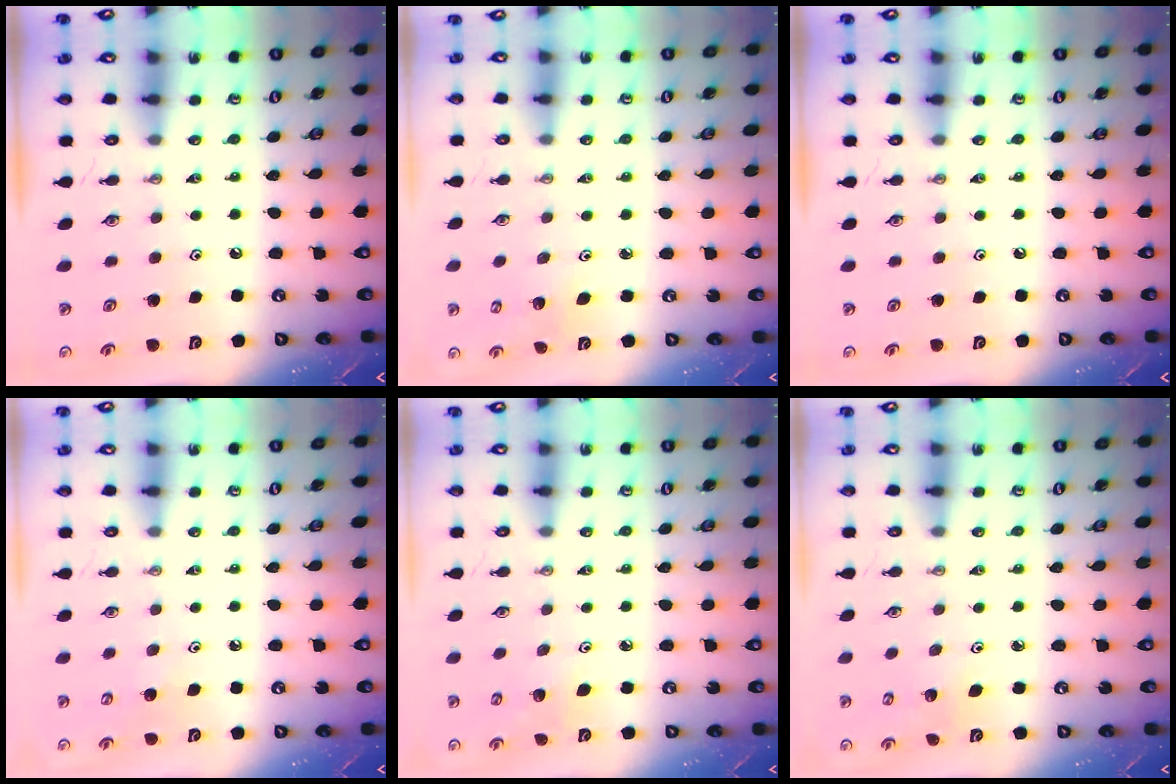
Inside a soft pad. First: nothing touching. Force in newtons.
{"total": 2.7, "press": 2.7, "slide": 0.4}
{"total": 0.0}
{"total": 5.4, "press": 5.4, "slide": 0.7}
{"total": 5.0, "press": 4.7, "slide": 1.7}
{"total": 2.7, "press": 2.7, "slide": 0.4}